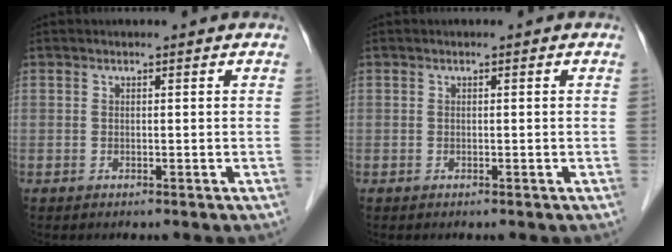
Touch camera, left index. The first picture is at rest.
{"total": 0.0}